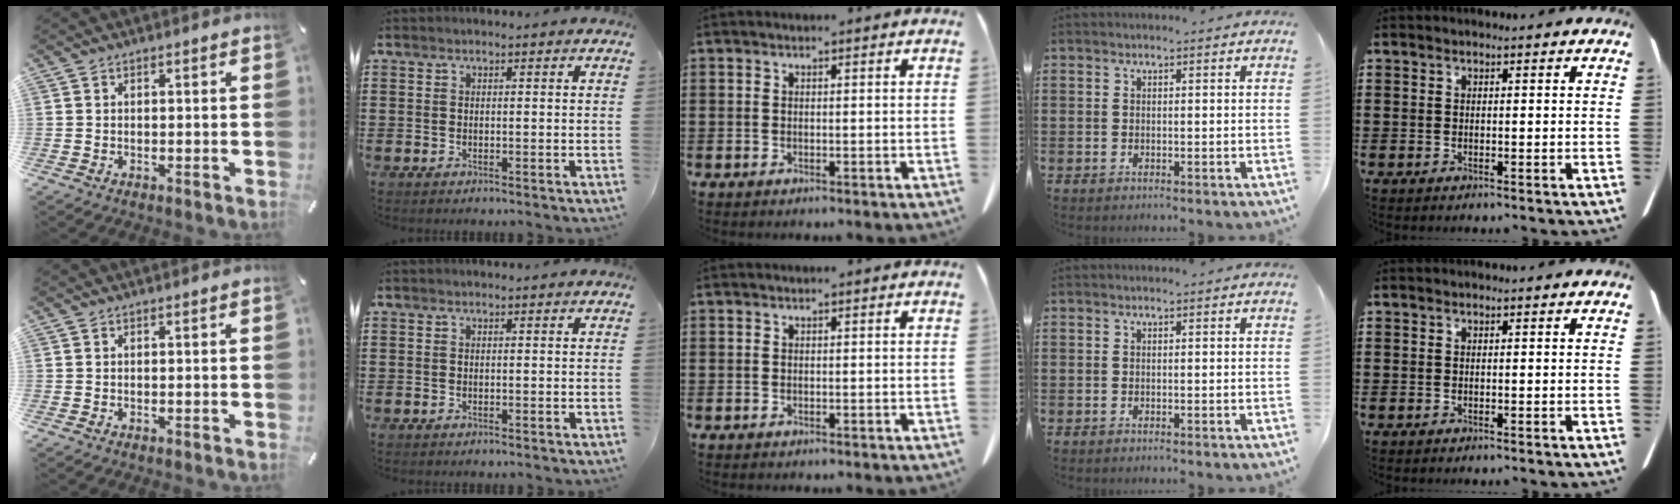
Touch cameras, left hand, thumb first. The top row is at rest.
{}